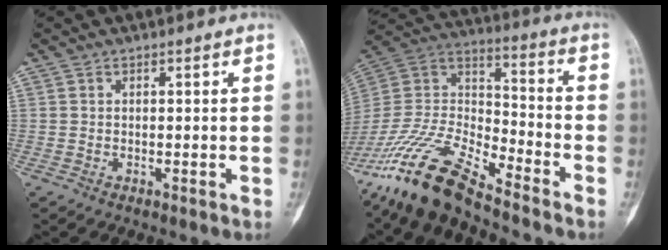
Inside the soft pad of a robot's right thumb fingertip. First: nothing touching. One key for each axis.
{"total": 17.5, "fx": -14.3, "fy": 4.0, "fz": 9.2, "tx": -0.179, "ty": 0.071, "tz": -0.281}